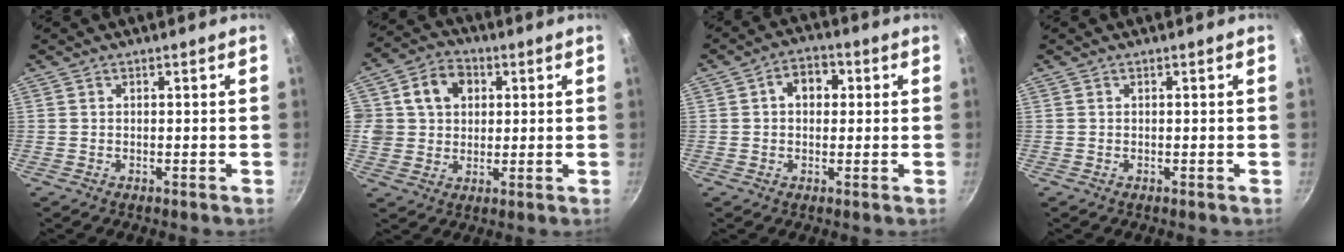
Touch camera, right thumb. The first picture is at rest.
{"total": 9.5, "force": [2.6, 8.0, 4.4], "torque": [-0.046, 0.007, 0.036]}
{"total": 6.2, "force": [1.3, 4.6, 4.0], "torque": [-0.026, 0.012, 0.010]}
{"total": 0.0}